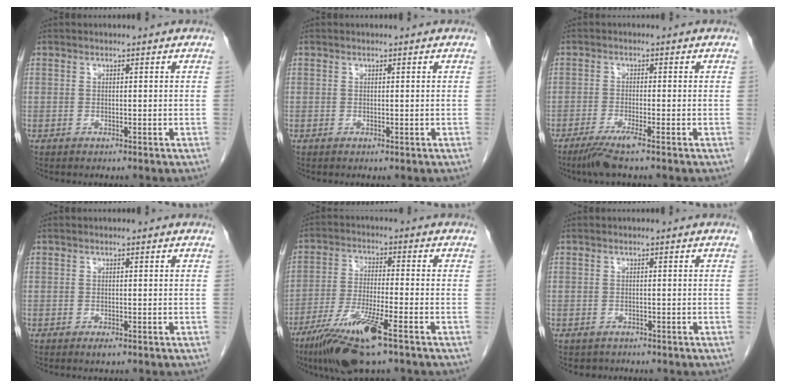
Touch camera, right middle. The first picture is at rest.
{"total": 0.0}
{"total": 4.4, "force": [-3.0, -0.3, 3.2], "torque": [-0.065, -0.013, -0.059]}
{"total": 0.8, "force": [-0.5, 0.2, 0.6], "torque": [-0.010, -0.002, -0.005]}
{"total": 11.4, "force": [-6.8, 1.0, 9.1], "torque": [-0.181, -0.027, -0.121]}
{"total": 1.2, "force": [-1.0, 0.7, -0.1], "torque": [-0.011, -0.002, -0.014]}